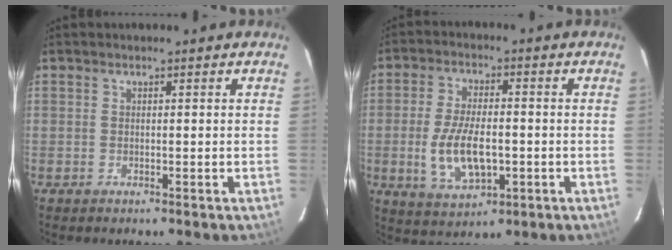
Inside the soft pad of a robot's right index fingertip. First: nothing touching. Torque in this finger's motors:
{"motor_torque": [0.72, -0.43, 0.57, 0.13]}